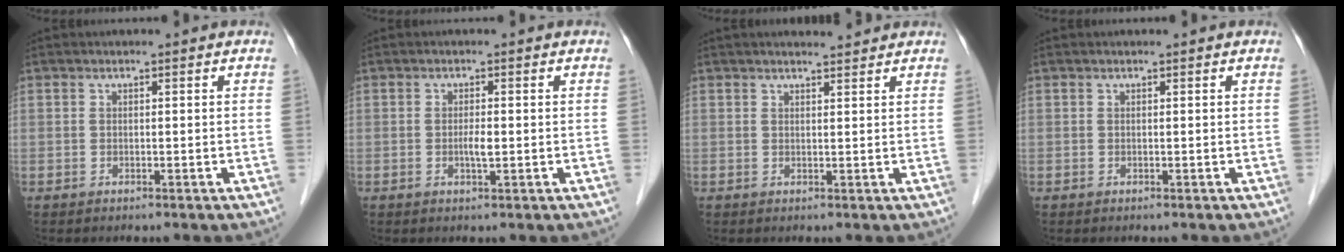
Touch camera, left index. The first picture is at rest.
{"total": 1.7, "force": [-0.2, 0.3, 1.6], "torque": [-0.033, 0.000, -0.004]}
{"total": 3.7, "force": [3.5, 0.4, 1.2], "torque": [-0.018, 0.014, 0.046]}
{"total": 0.0}